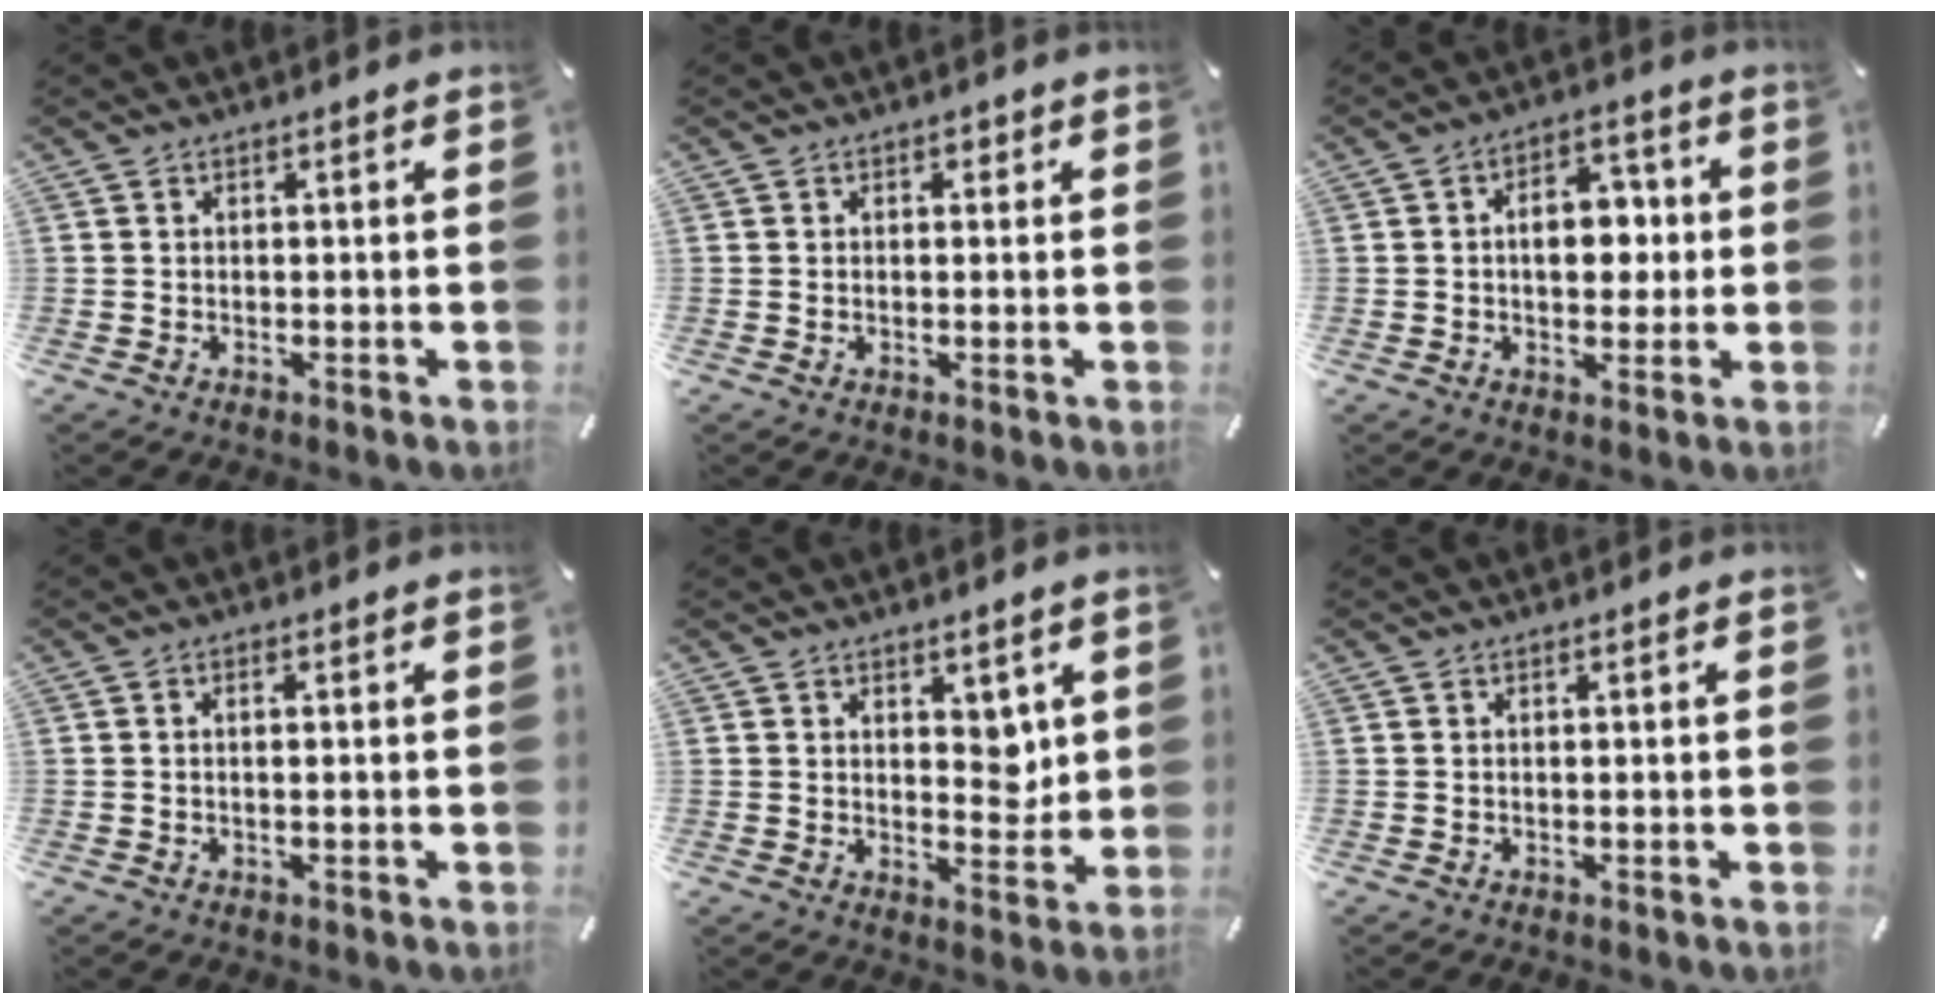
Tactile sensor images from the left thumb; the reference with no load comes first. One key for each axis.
{"total": 1.2, "fx": 0.2, "fy": 1.0, "fz": 0.7, "tx": 0.001, "ty": 0.001, "tz": -0.002}
{"total": 9.8, "fx": 0.5, "fy": 6.6, "fz": 7.3, "tx": -0.082, "ty": -0.003, "tz": 0.003}
{"total": 1.3, "fx": -0.2, "fy": 0.1, "fz": 1.3, "tx": -0.023, "ty": -0.001, "tz": -0.004}
{"total": 5.4, "fx": 2.2, "fy": 3.7, "fz": 3.2, "tx": -0.023, "ty": -0.015, "tz": 0.032}
{"total": 0.0}